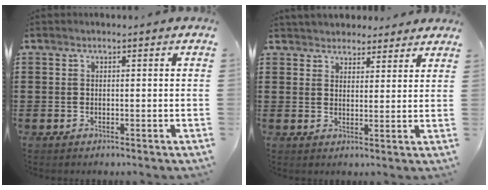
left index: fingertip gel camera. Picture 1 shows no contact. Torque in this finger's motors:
{"motor_torque": [1.11, -1.02, 0.96, 0.20]}